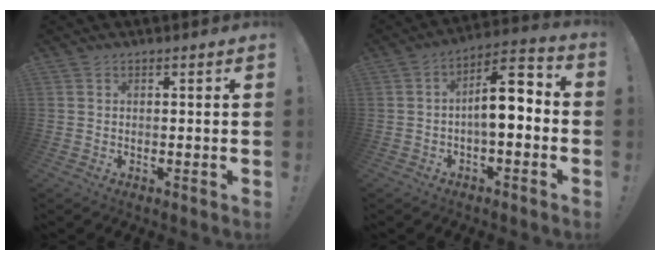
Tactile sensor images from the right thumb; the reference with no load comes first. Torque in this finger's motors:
{"motor_torque": [0.13, 0.39, 0.40, 0.37, 0.09]}